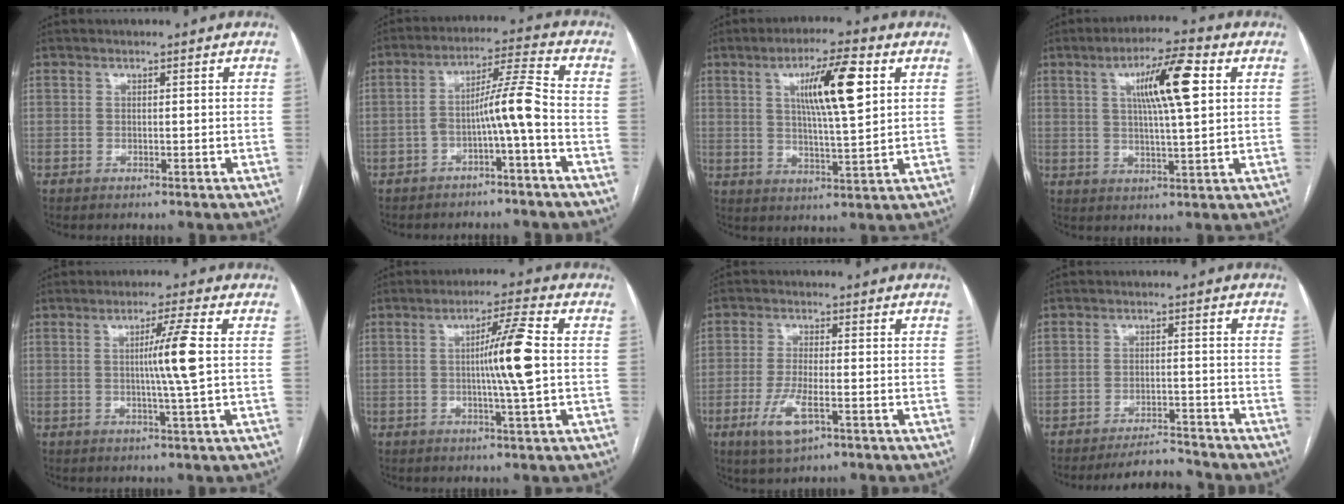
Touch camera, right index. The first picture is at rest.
{"total": 7.2, "force": [-2.6, -0.6, 6.7], "torque": [-0.112, 0.027, -0.042]}
{"total": 10.9, "force": [3.7, 1.2, 10.2], "torque": [-0.170, 0.005, 0.060]}
{"total": 10.4, "force": [3.1, 1.0, 9.8], "torque": [-0.166, 0.012, 0.050]}
{"total": 6.2, "force": [0.5, -1.5, 6.0], "torque": [-0.103, -0.002, 0.009]}
{"total": 8.4, "force": [0.1, -0.9, 8.3], "torque": [-0.139, 0.001, 0.000]}
{"total": 6.3, "force": [-2.7, 1.6, 5.4], "torque": [-0.114, -0.011, -0.046]}
{"total": 5.4, "force": [-5.4, 0.6, 0.2], "torque": [0.001, 0.002, -0.085]}